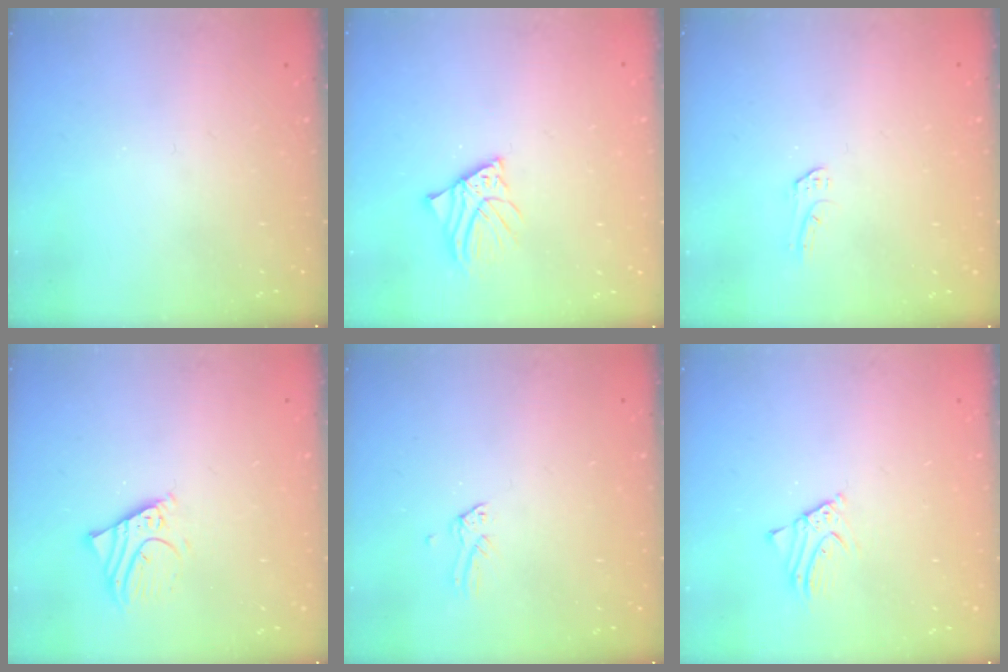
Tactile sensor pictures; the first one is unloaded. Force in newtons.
{"total": 4.7, "press": 4.6, "slide": 0.6}
{"total": 3.8, "press": 3.8, "slide": 0.3}
{"total": 4.6, "press": 4.5, "slide": 0.5}
{"total": 0.0}
{"total": 2.4, "press": 2.4, "slide": 0.1}